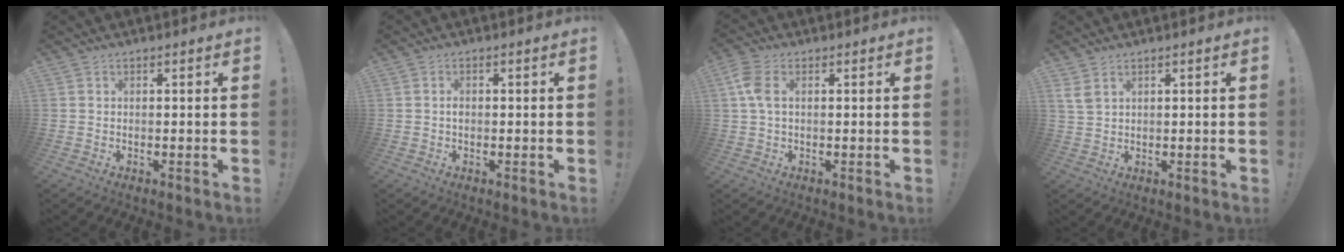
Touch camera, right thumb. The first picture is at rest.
{"total": 1.0, "force": [-0.4, 0.6, 0.6], "torque": [-0.017, 0.004, -0.007]}
{"total": 5.5, "force": [1.1, 2.7, 4.7], "torque": [-0.093, 0.002, 0.018]}
{"total": 3.3, "force": [2.0, 1.5, 2.2], "torque": [-0.053, -0.003, 0.041]}